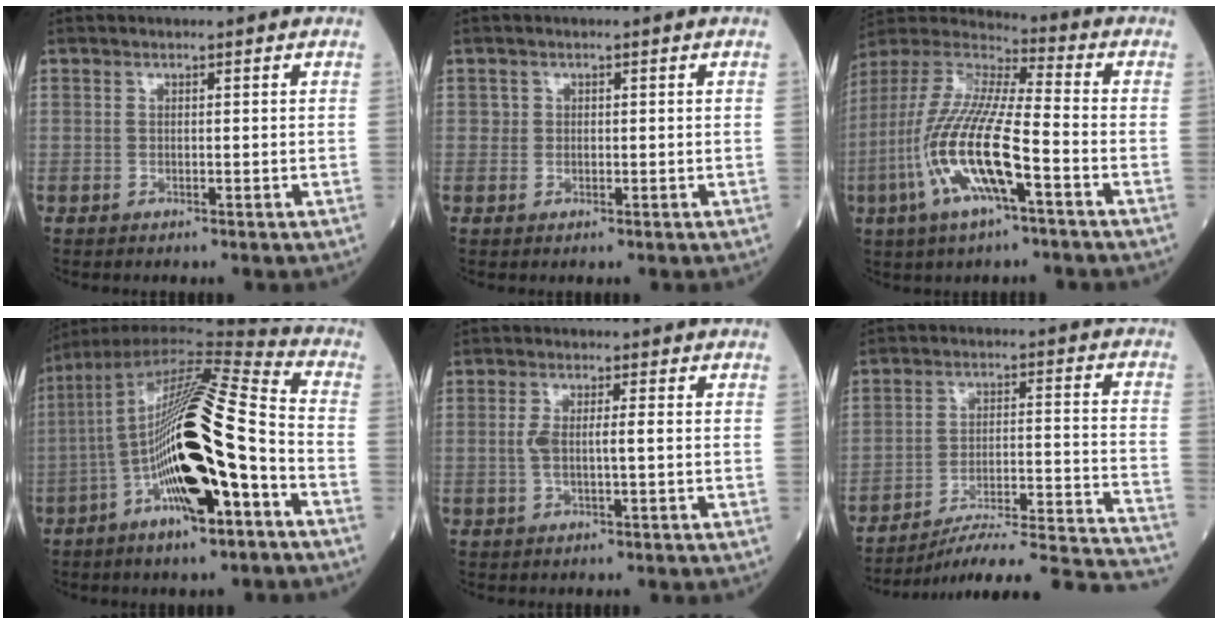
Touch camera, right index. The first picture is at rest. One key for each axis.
{"total": 0.9, "fx": 0.1, "fy": 0.9, "fz": 0.1, "tx": 0.006, "ty": 0.003, "tz": -0.001}
{"total": 17.0, "fx": -5.7, "fy": 2.8, "fz": 15.7, "tx": -0.338, "ty": -0.014, "tz": -0.112}
{"total": 22.6, "fx": -5.5, "fy": 3.3, "fz": 21.6, "tx": -0.413, "ty": -0.004, "tz": -0.095}
{"total": 3.7, "fx": -0.1, "fy": 0.7, "fz": 3.6, "tx": -0.079, "ty": 0.008, "tz": 0.000}
{"total": 23.3, "fx": -21.7, "fy": -0.2, "fz": 8.4, "tx": -0.049, "ty": 0.007, "tz": -0.299}